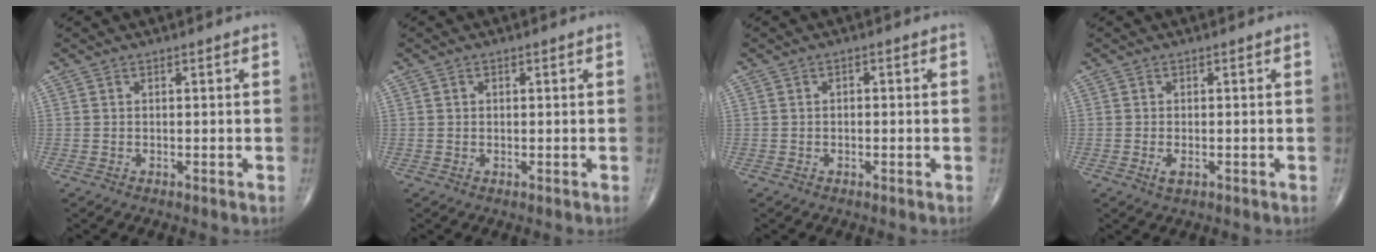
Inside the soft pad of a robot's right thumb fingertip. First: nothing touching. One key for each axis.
{"total": 0.5, "fx": 0.1, "fy": 0.5, "fz": 0.2, "tx": 0.001, "ty": 0.000, "tz": 0.001}
{"total": 0.8, "fx": -0.1, "fy": 0.6, "fz": 0.5, "tx": -0.001, "ty": 0.003, "tz": -0.007}
{"total": 1.7, "fx": -0.6, "fy": 0.8, "fz": 1.4, "tx": -0.030, "ty": -0.001, "tz": -0.010}